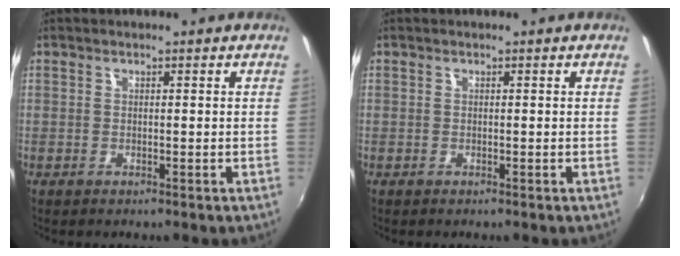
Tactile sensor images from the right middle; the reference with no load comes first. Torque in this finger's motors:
{"motor_torque": [0.25, -0.27, 0.05, 0.00]}